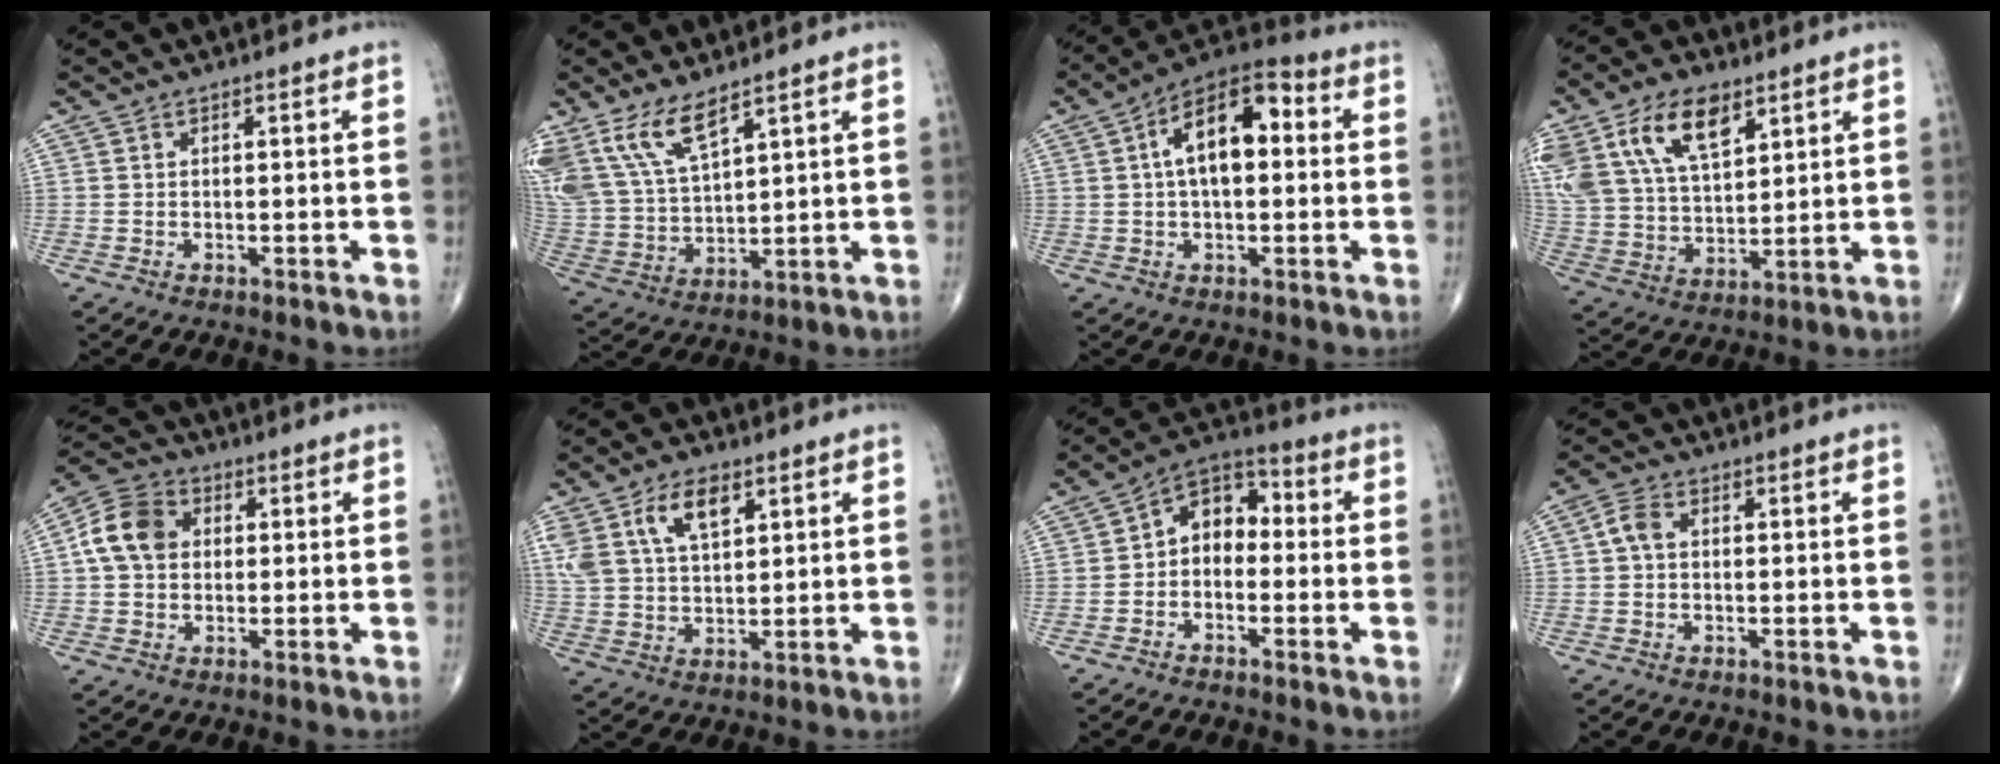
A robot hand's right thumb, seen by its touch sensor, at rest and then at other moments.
{"total": 12.5, "force": [8.3, 4.7, 8.1], "torque": [-0.165, -0.032, 0.184]}
{"total": 13.4, "force": [2.2, 6.8, 11.3], "torque": [-0.178, 0.032, 0.025]}
{"total": 20.1, "force": [10.3, 11.2, 13.2], "torque": [-0.267, -0.009, 0.200]}
{"total": 9.7, "force": [1.4, 7.6, 5.9], "torque": [-0.100, 0.019, 0.015]}
{"total": 11.1, "force": [5.4, 5.9, 7.8], "torque": [-0.146, -0.011, 0.109]}
{"total": 8.1, "force": [-0.7, 5.8, 5.7], "torque": [-0.061, 0.035, -0.034]}
{"total": 3.6, "force": [0.4, 2.6, 2.5], "torque": [-0.050, 0.012, 0.002]}